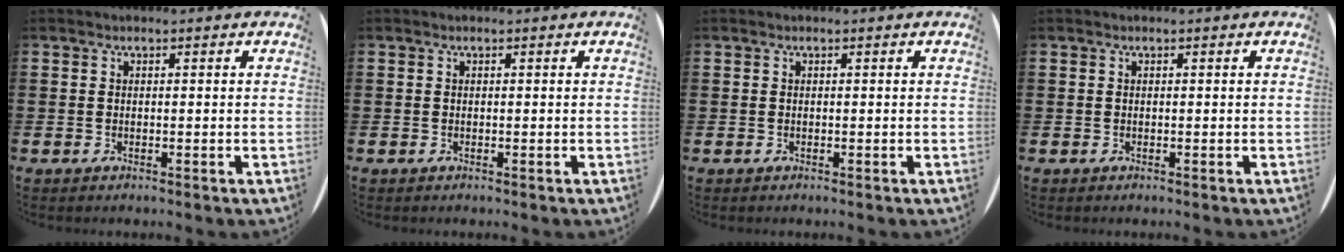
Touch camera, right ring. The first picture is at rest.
{"total": 0.0}
{"total": 0.0}
{"total": 0.0}